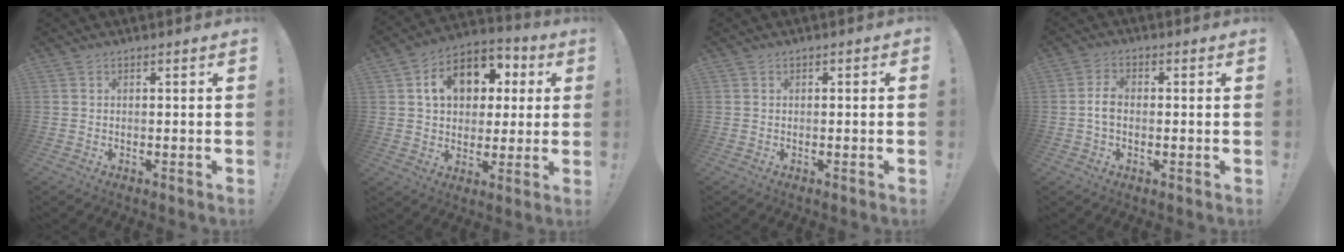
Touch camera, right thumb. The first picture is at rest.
{"total": 14.4, "force": [4.6, 10.8, 8.4], "torque": [-0.130, -0.007, 0.090]}
{"total": 0.8, "force": [-0.6, 0.6, 0.2], "torque": [-0.001, 0.002, -0.010]}
{"total": 4.2, "force": [-0.4, 2.7, 3.3], "torque": [-0.064, 0.010, -0.007]}